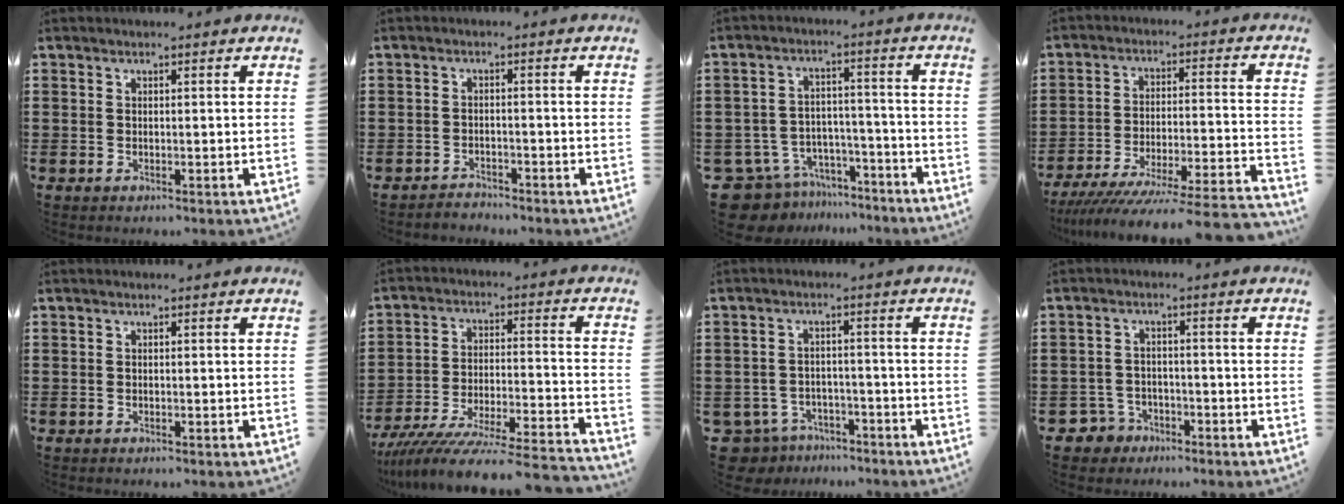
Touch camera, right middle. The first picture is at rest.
{"total": 2.1, "force": [-2.0, 0.3, -0.2], "torque": [-0.004, 0.001, -0.047]}
{"total": 8.3, "force": [-7.6, 3.2, 1.0], "torque": [-0.044, 0.025, -0.154]}
{"total": 8.6, "force": [-7.9, -0.3, 3.5], "torque": [-0.053, -0.005, -0.155]}
{"total": 0.0}
{"total": 9.9, "force": [-8.9, 0.0, 4.3], "torque": [-0.078, -0.003, -0.177]}
{"total": 4.3, "force": [-4.1, 1.3, 0.4], "torque": [-0.034, 0.001, -0.092]}
{"total": 3.2, "force": [-2.7, 1.8, 0.3], "torque": [-0.029, -0.002, -0.061]}